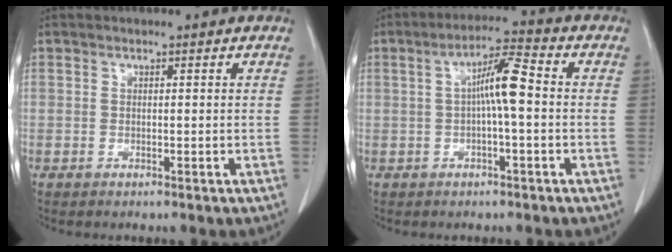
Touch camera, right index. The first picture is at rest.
{"total": 6.5, "force": [0.0, 0.6, 6.5], "torque": [-0.116, 0.017, -0.002]}